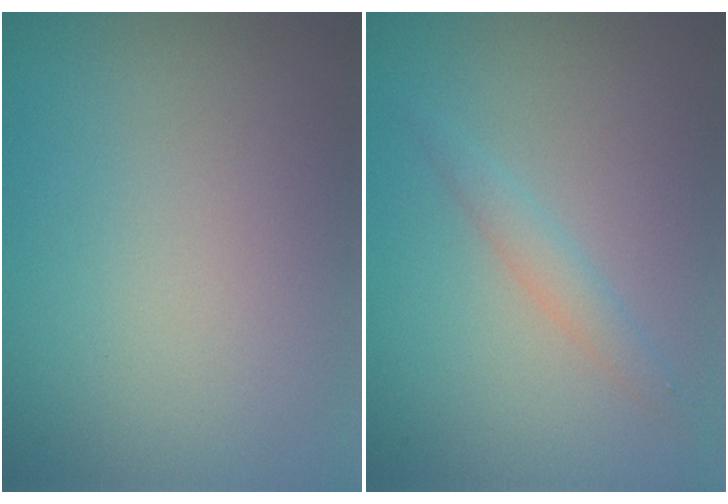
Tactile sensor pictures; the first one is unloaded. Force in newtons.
{"total": 1.6, "press": 1.6, "slide": 0.0}